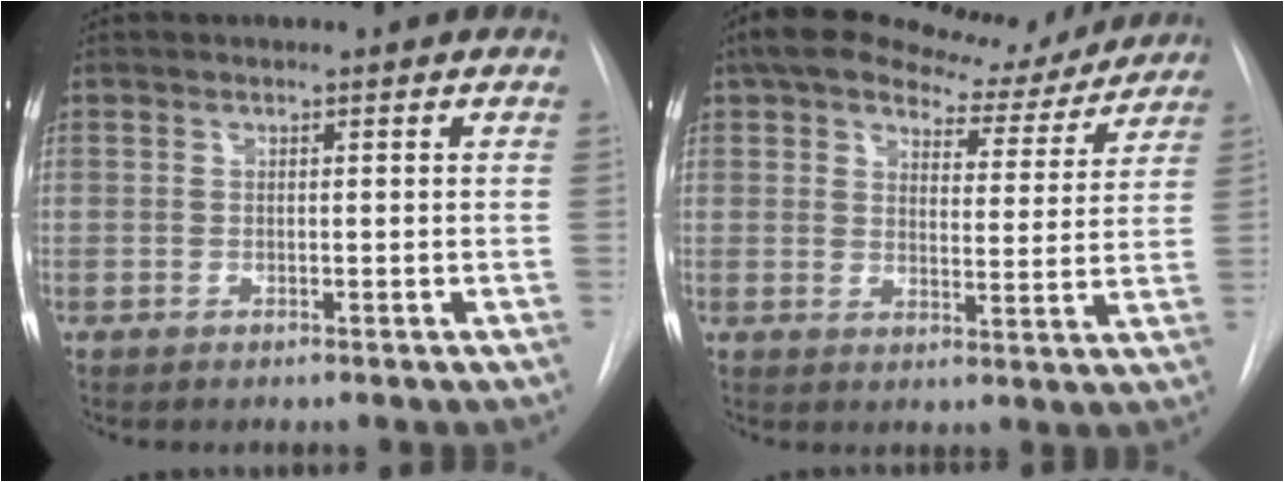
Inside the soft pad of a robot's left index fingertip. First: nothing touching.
{"total": 12.4, "force": [10.8, 4.2, 4.5], "torque": [-0.053, 0.007, 0.140]}